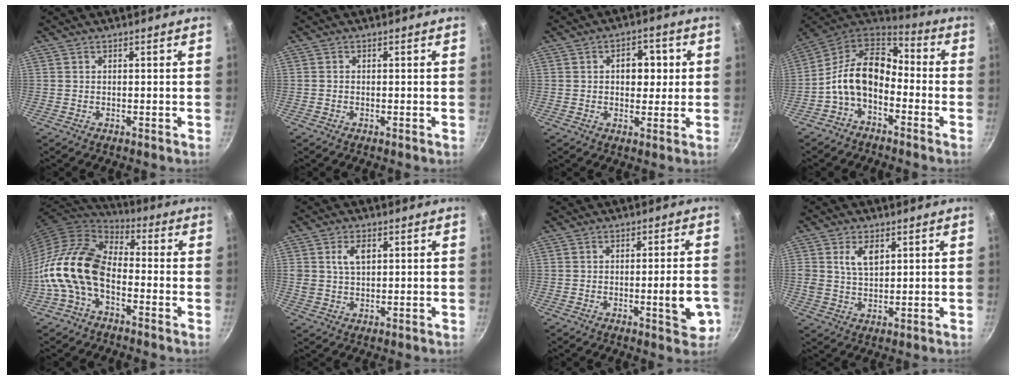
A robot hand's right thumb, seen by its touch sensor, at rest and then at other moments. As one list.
[{"total": 0.0}, {"total": 6.8, "force": [1.1, 4.8, 4.7], "torque": [-0.026, 0.002, 0.011]}, {"total": 13.6, "force": [-3.3, 9.0, 9.6], "torque": [-0.163, 0.057, -0.083]}, {"total": 15.0, "force": [-4.4, 9.2, 11.1], "torque": [-0.192, 0.048, -0.108]}, {"total": 4.7, "force": [1.5, 2.9, 3.3], "torque": [-0.049, -0.005, 0.030]}, {"total": 7.0, "force": [-2.0, 1.5, 6.6], "torque": [-0.080, 0.003, -0.023]}, {"total": 5.5, "force": [2.1, 3.3, 3.8], "torque": [-0.062, -0.011, 0.041]}]